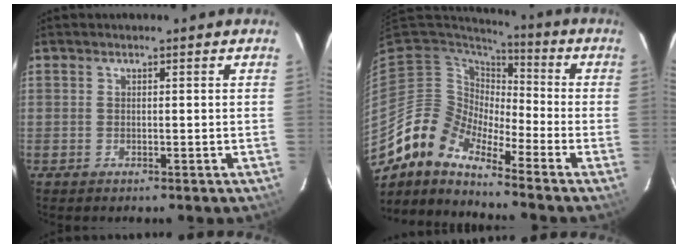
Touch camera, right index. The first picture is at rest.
{"total": 10.2, "force": [-9.0, 3.7, 3.3], "torque": [-0.057, 0.008, -0.192]}